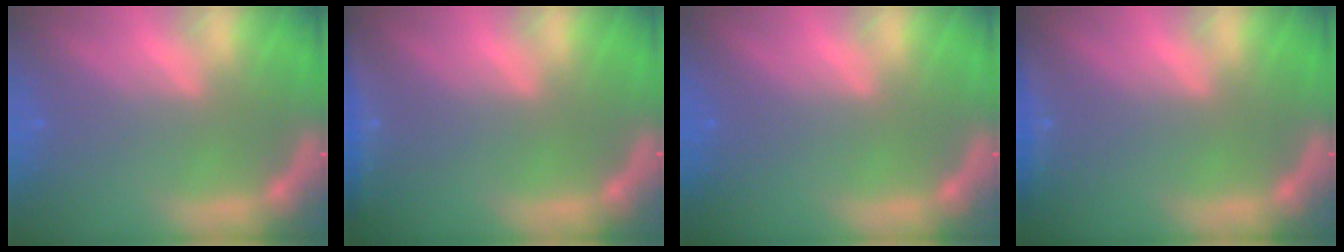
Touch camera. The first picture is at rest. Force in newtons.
{"total": 3.0}
{"total": 0.0}
{"total": 1.9}